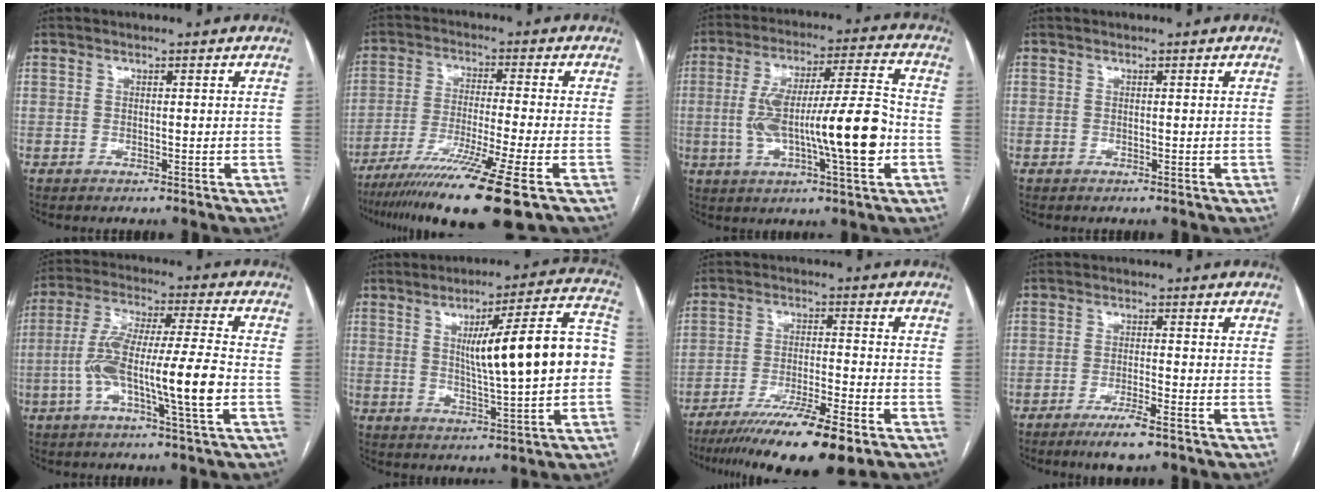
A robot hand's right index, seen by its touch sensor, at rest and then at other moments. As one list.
[{"total": 15.8, "force": [-10.5, -1.3, 11.7], "torque": [-0.196, -0.048, -0.175]}, {"total": 17.0, "force": [-2.7, 2.0, 16.7], "torque": [-0.293, 0.014, -0.041]}, {"total": 0.0}, {"total": 14.2, "force": [-3.4, 0.5, 13.8], "torque": [-0.264, 0.008, -0.066]}, {"total": 16.3, "force": [0.8, 1.5, 16.2], "torque": [-0.230, 0.030, 0.014]}, {"total": 13.8, "force": [-9.8, 0.9, 9.6], "torque": [-0.159, -0.035, -0.163]}, {"total": 5.0, "force": [-3.3, 0.4, 3.7], "torque": [-0.071, -0.010, -0.058]}]